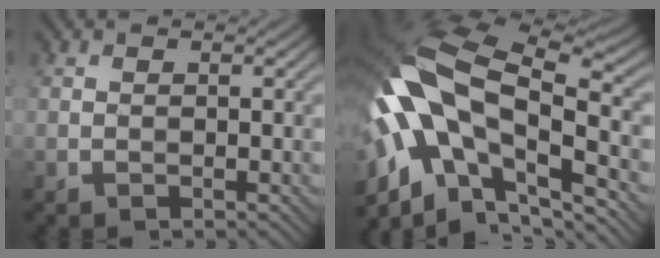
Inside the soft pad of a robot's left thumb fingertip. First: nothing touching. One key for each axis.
{"total": 18.0, "fx": -3.6, "fy": 9.3, "fz": 15.0, "tx": -0.322, "ty": 0.004, "tz": -0.065}